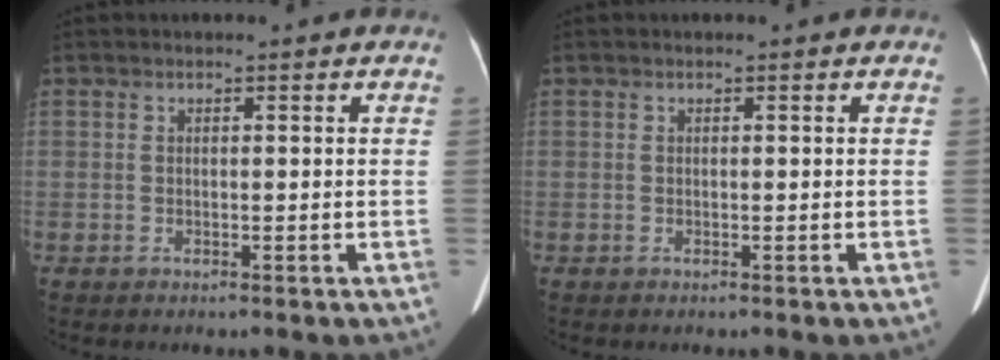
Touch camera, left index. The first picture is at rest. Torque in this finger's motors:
{"motor_torque": [-0.01, 0.01, 0.00, 0.00]}